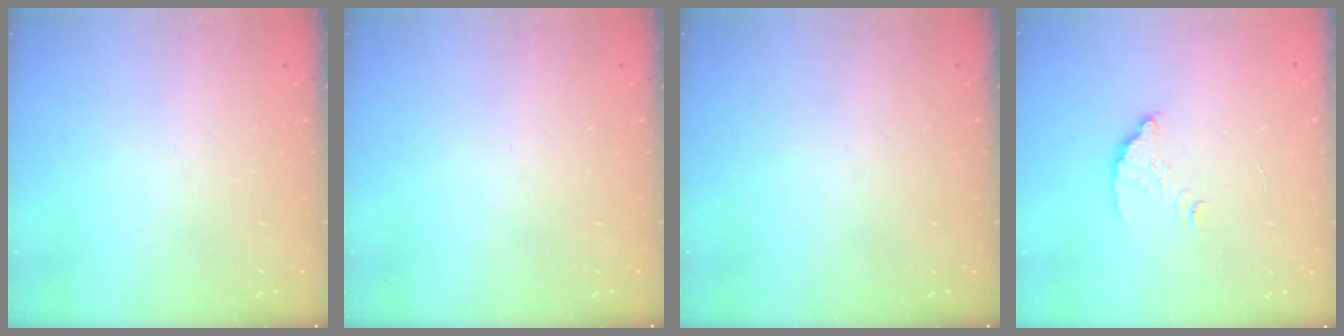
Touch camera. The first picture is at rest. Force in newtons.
{"total": 0.0}
{"total": 0.0}
{"total": 2.7, "press": 2.7, "slide": 0.2}